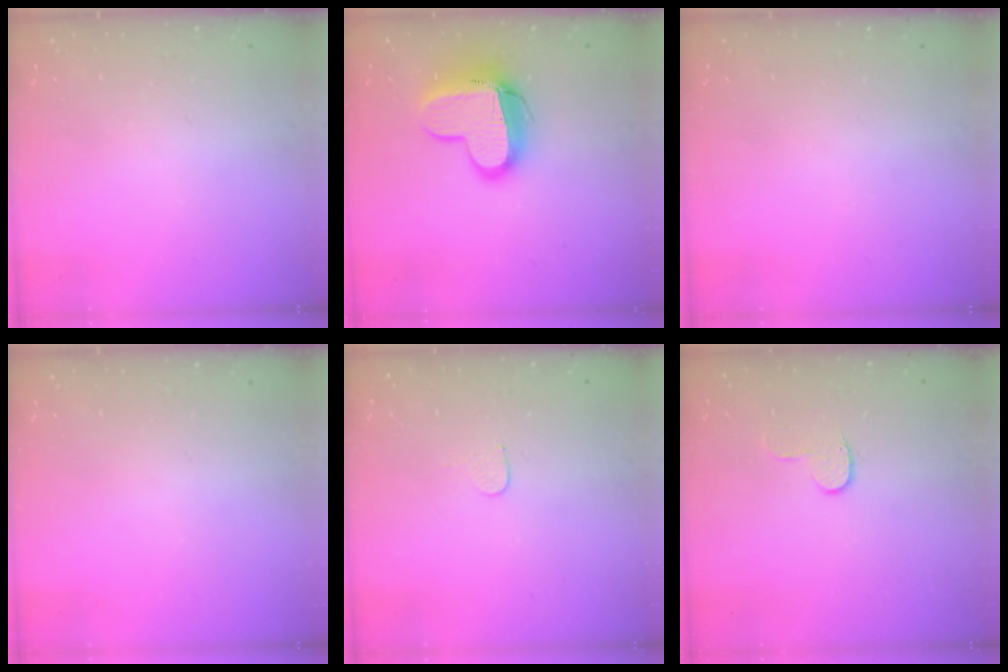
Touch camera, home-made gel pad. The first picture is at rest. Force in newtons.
{"total": 14.1, "press": 14.1, "slide": 1.1}
{"total": 0.0}
{"total": 0.0}
{"total": 3.7, "press": 3.7, "slide": 0.3}
{"total": 4.6, "press": 4.6, "slide": 0.5}